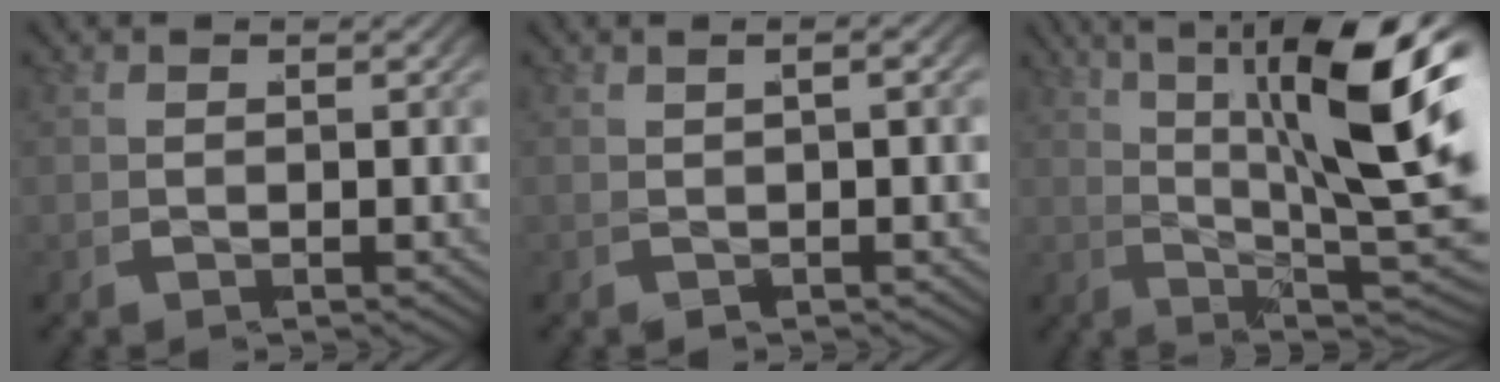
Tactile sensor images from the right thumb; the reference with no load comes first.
{"total": 3.5, "force": [0.6, 1.7, 3.0], "torque": [-0.040, 0.009, 0.001]}
{"total": 13.1, "force": [1.2, 5.8, 11.6], "torque": [-0.164, -0.031, 0.024]}